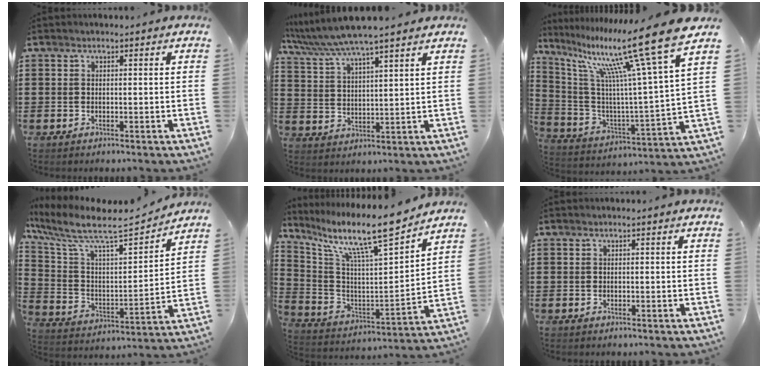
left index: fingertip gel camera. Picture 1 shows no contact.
{"total": 6.5, "force": [5.7, -0.2, 3.3], "torque": [-0.083, -0.027, 0.097]}
{"total": 17.8, "force": [12.8, 1.3, 12.3], "torque": [-0.242, -0.084, 0.198]}
{"total": 9.1, "force": [7.5, 1.3, 5.0], "torque": [-0.131, -0.056, 0.120]}
{"total": 12.4, "force": [9.9, 1.7, 7.4], "torque": [-0.156, -0.072, 0.158]}
{"total": 0.0}